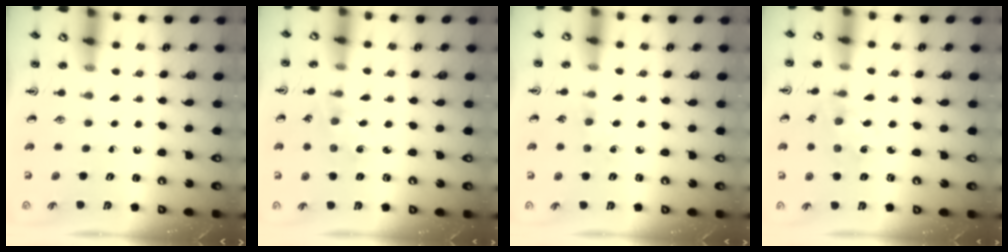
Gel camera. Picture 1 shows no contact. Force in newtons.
{"total": 1.0, "press": 1.0, "slide": 0.2}
{"total": 2.7, "press": 2.7, "slide": 0.4}
{"total": 1.7, "press": 1.6, "slide": 0.1}